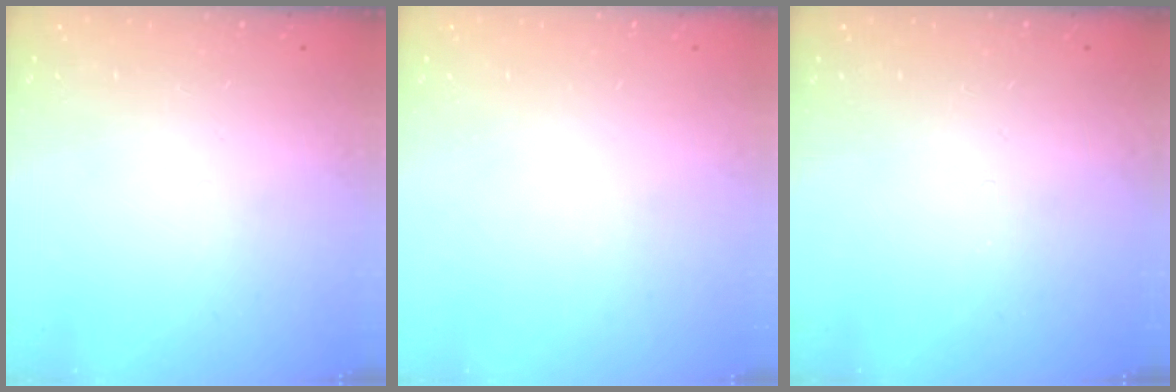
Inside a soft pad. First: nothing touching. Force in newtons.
{"total": 0.0}
{"total": 0.0}